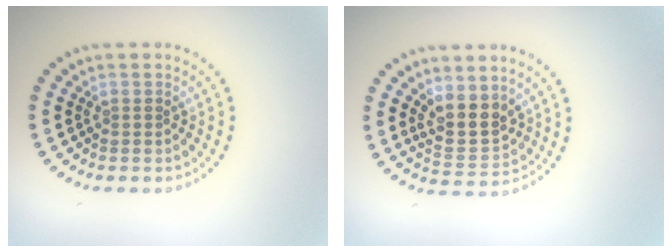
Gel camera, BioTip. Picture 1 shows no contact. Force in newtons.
{"total": 3.4, "press": 3.1, "slide": 1.4}